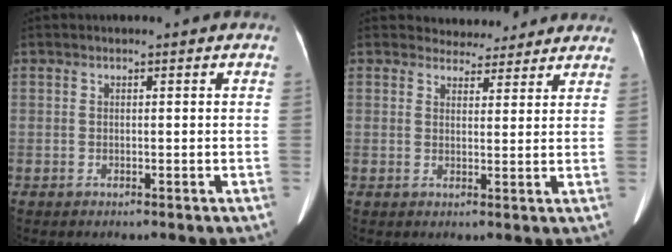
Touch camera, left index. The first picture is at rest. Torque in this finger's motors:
{"motor_torque": [0.27, -0.35, -0.01, -0.02]}